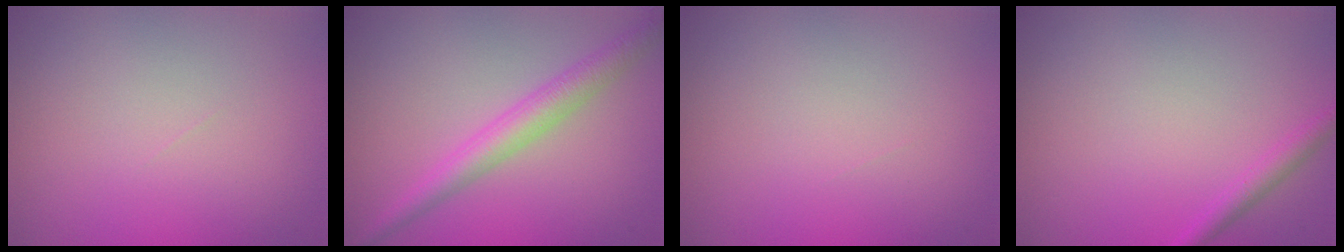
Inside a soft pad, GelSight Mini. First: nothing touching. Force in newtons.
{"total": 3.3, "press": 3.3, "slide": 0.0}
{"total": 0.0}
{"total": 1.4, "press": 1.4, "slide": 0.1}